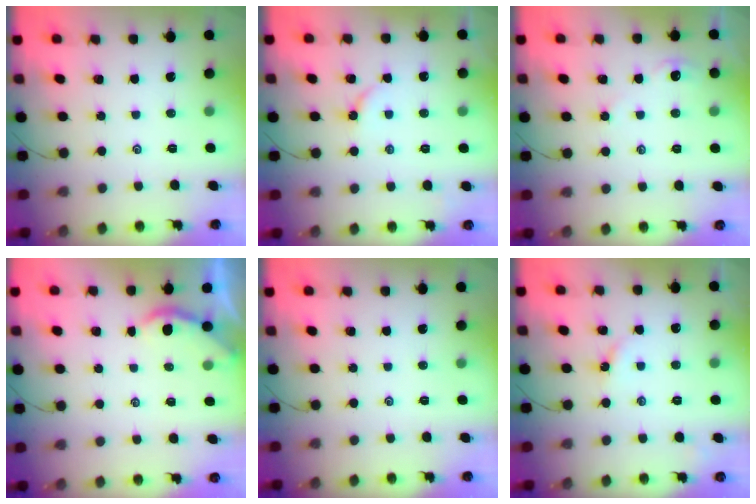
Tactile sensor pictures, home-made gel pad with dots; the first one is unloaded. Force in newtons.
{"total": 3.3, "press": 3.2, "slide": 0.5}
{"total": 1.8, "press": 1.8, "slide": 0.2}
{"total": 1.9, "press": 1.9, "slide": 0.4}
{"total": 0.0}
{"total": 2.1, "press": 2.1, "slide": 0.3}